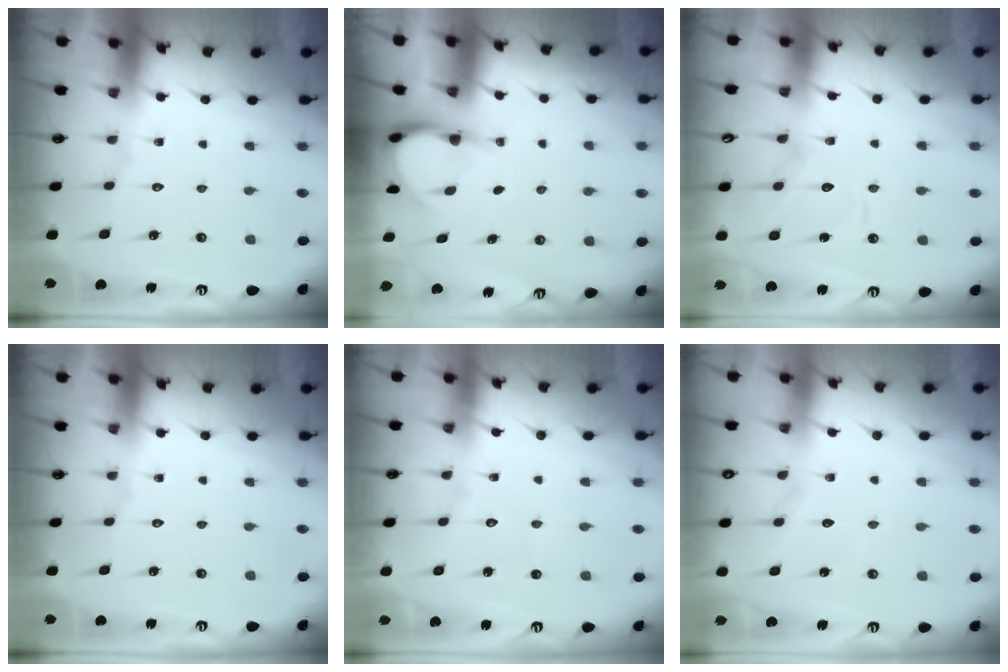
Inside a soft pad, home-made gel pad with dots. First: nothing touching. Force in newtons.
{"total": 3.7, "press": 3.7, "slide": 0.4}
{"total": 9.0, "press": 9.0, "slide": 0.7}
{"total": 0.0}
{"total": 2.8, "press": 2.8, "slide": 0.3}
{"total": 4.9, "press": 4.9, "slide": 0.5}